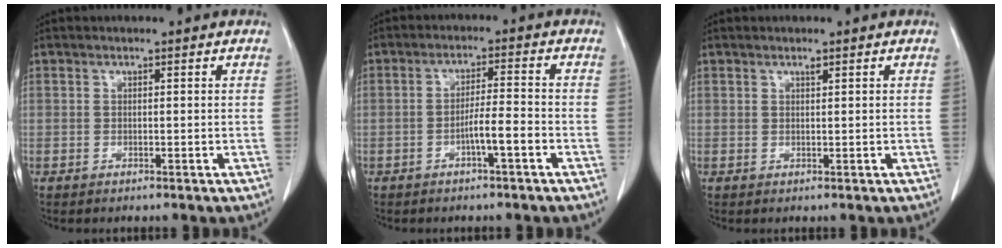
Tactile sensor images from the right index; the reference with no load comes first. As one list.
[{"total": 5.0, "force": [-2.1, 0.5, 4.5], "torque": [-0.083, 0.010, -0.035]}, {"total": 1.0, "force": [0.6, 0.5, 0.6], "torque": [-0.016, 0.002, 0.013]}]